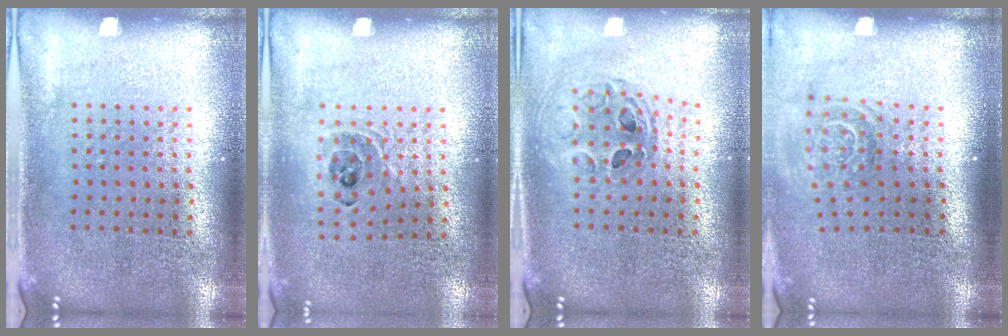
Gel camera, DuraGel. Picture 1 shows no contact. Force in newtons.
{"total": 1.0, "press": 1.0, "slide": 0.1}
{"total": 0.7, "press": 0.7, "slide": 0.1}
{"total": 1.6, "press": 1.1, "slide": 1.1}